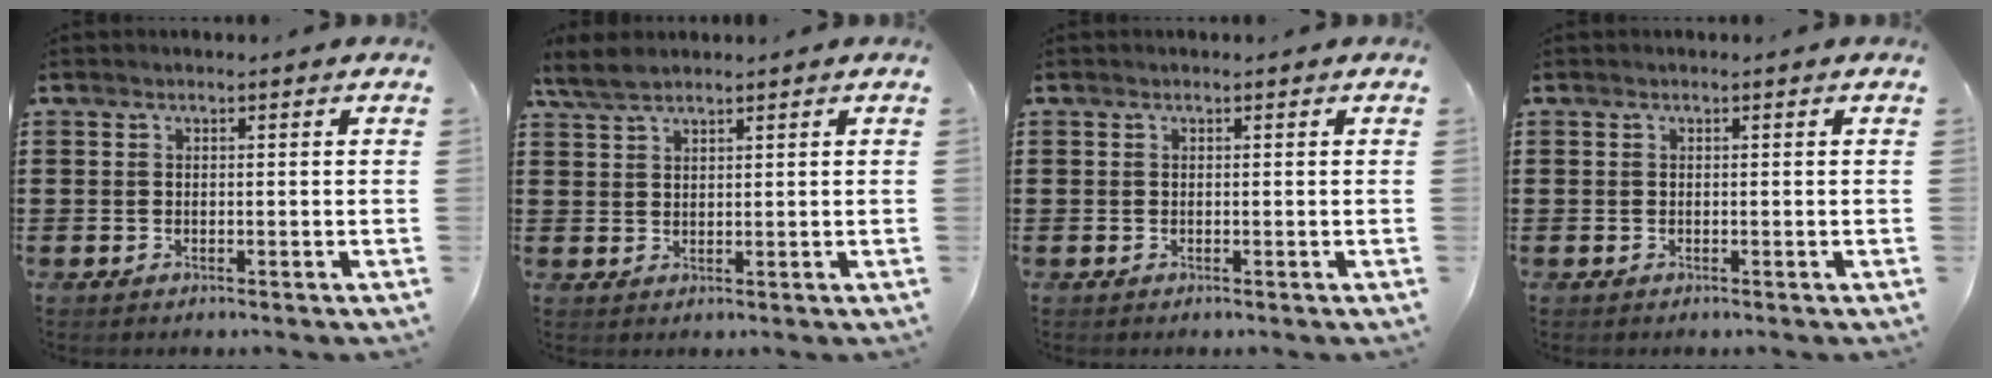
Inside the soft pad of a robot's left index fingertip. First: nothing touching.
{"total": 3.7, "force": [2.9, 1.1, 2.0], "torque": [-0.047, 0.002, 0.055]}
{"total": 0.0}
{"total": 0.0}